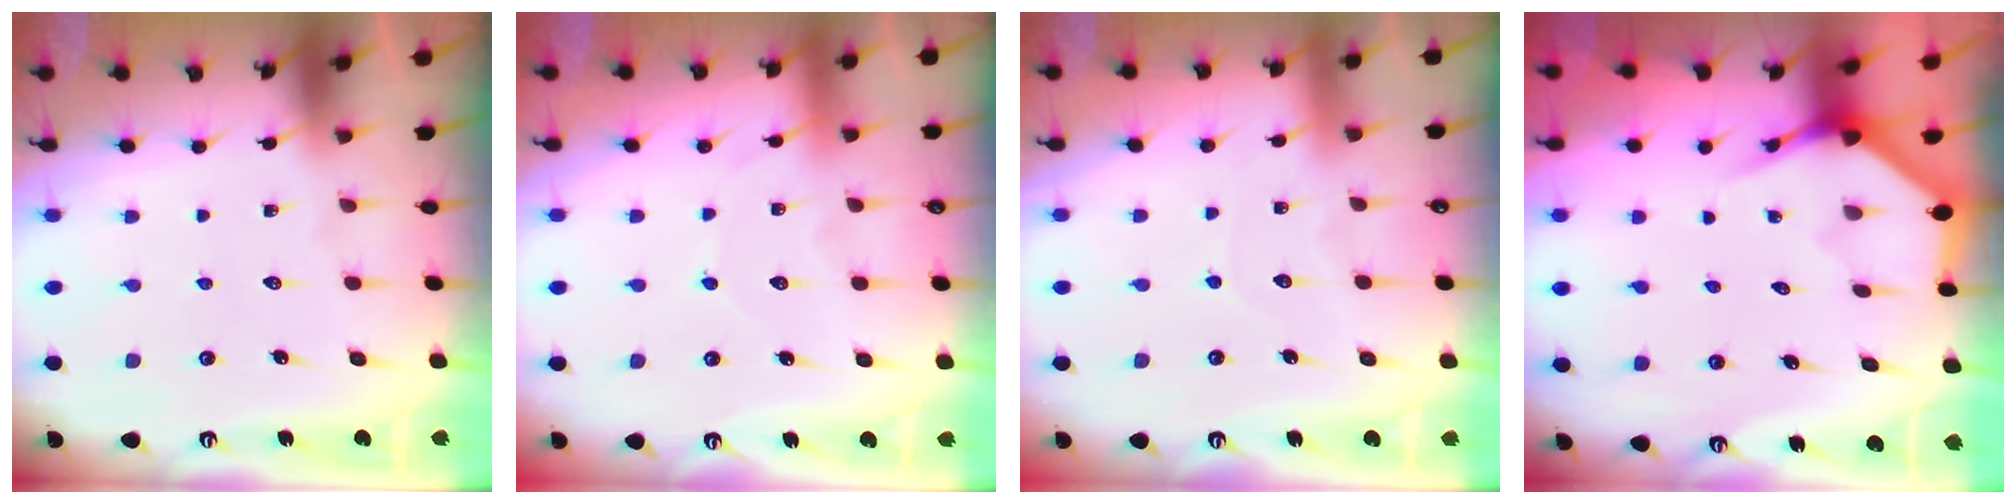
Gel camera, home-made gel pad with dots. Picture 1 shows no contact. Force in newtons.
{"total": 3.9, "press": 3.9, "slide": 0.4}
{"total": 2.5, "press": 2.5, "slide": 0.2}
{"total": 3.5, "press": 3.4, "slide": 0.2}